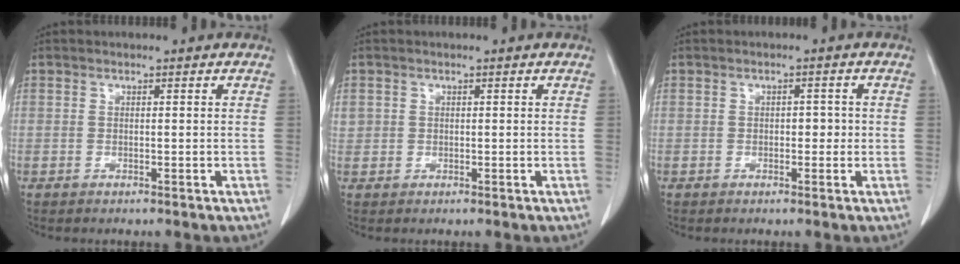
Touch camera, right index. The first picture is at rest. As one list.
[{"total": 1.8, "force": [0.5, 1.7, 0.4], "torque": [-0.006, 0.011, 0.012]}, {"total": 1.8, "force": [-0.2, 1.1, 1.4], "torque": [-0.014, 0.005, -0.004]}]